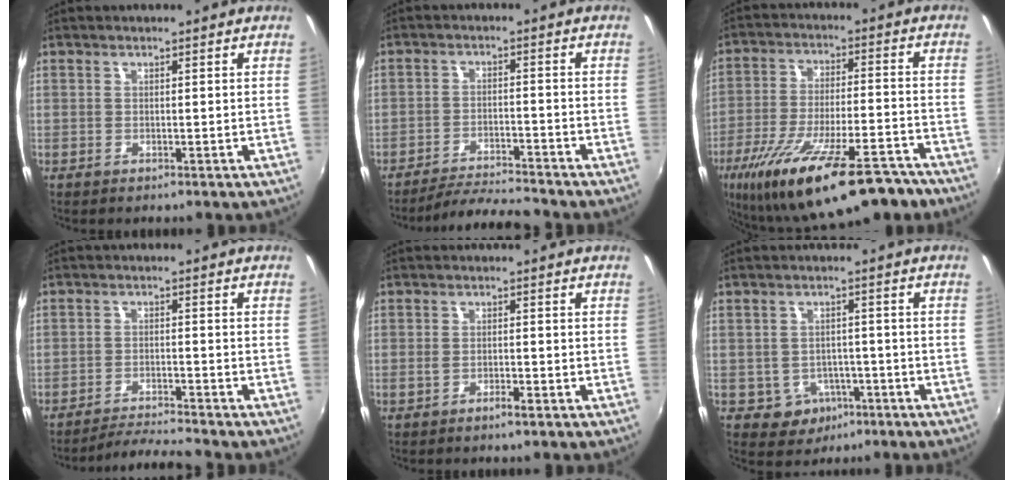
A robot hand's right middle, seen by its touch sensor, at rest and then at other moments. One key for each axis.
{"total": 7.9, "fx": -7.6, "fy": 0.3, "fz": 2.2, "tx": -0.061, "ty": 0.001, "tz": -0.124}
{"total": 25.2, "fx": -17.5, "fy": 7.6, "fz": 16.5, "tx": -0.297, "ty": -0.049, "tz": -0.262}
{"total": 5.4, "fx": -5.3, "fy": -0.7, "fz": 0.9, "tx": -0.045, "ty": 0.000, "tz": -0.093}
{"total": 2.1, "fx": -1.4, "fy": 0.5, "fz": 1.5, "tx": -0.030, "ty": -0.003, "tz": -0.026}
{"total": 5.6, "fx": -2.6, "fy": 4.9, "fz": 1.2, "tx": -0.035, "ty": 0.009, "tz": -0.024}